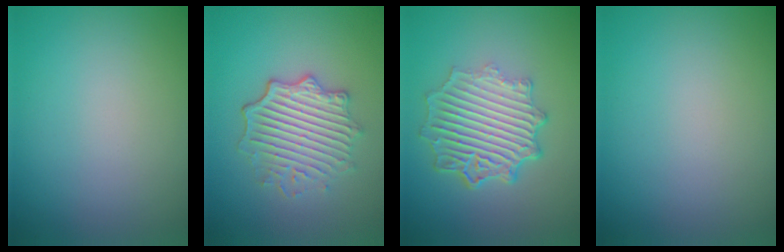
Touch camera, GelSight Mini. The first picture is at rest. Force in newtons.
{"total": 4.9, "press": 4.1, "slide": 2.8}
{"total": 7.4, "press": 5.3, "slide": 5.2}
{"total": 0.0}